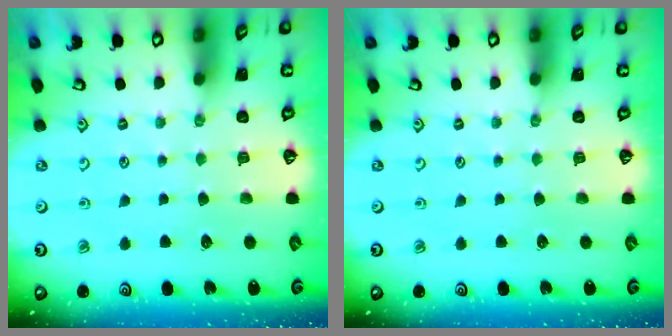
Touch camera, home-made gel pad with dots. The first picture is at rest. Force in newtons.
{"total": 0.0}